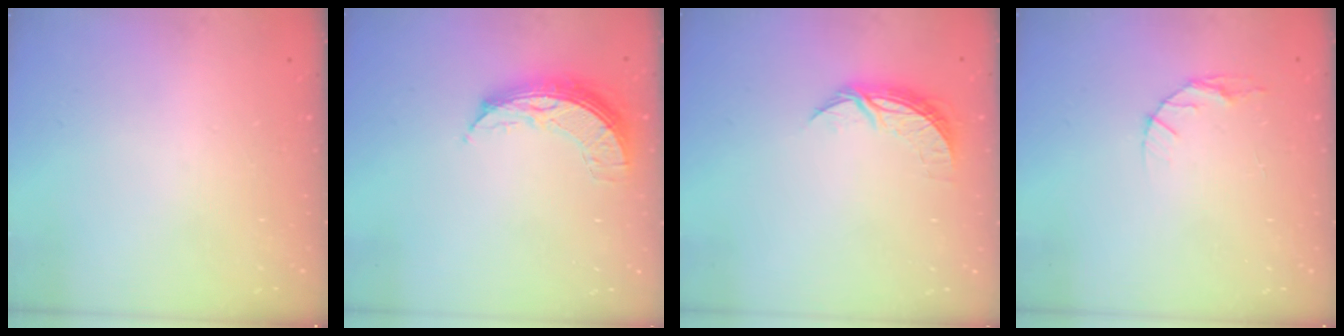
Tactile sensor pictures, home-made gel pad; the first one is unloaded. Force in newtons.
{"total": 7.9, "press": 7.8, "slide": 0.8}
{"total": 6.8, "press": 6.8, "slide": 0.5}
{"total": 4.9, "press": 4.9, "slide": 0.6}